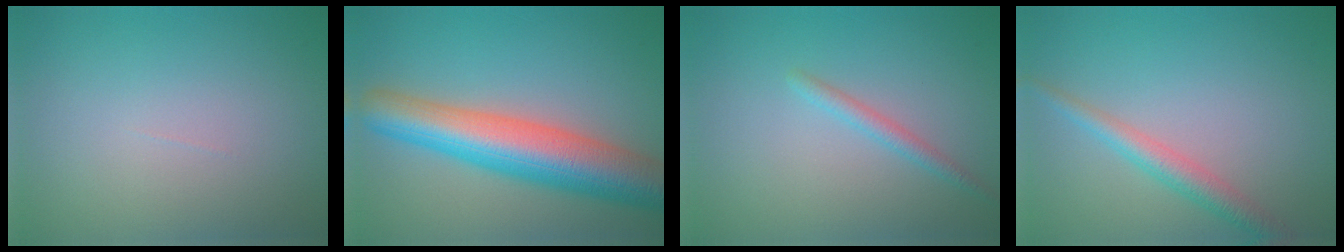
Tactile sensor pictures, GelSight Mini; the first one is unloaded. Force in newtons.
{"total": 10.1, "press": 10.0, "slide": 0.4}
{"total": 1.4, "press": 1.4, "slide": 0.1}
{"total": 2.9, "press": 2.9, "slide": 0.2}